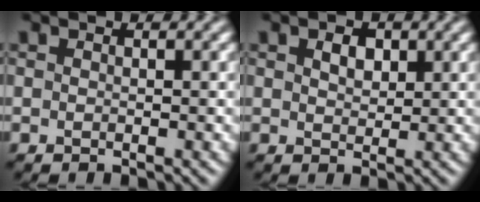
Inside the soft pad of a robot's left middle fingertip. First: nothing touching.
{"total": 1.8, "force": [0.8, 1.2, 1.2], "torque": [-0.020, 0.002, 0.014]}